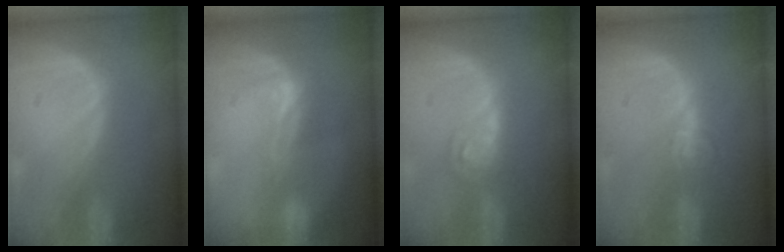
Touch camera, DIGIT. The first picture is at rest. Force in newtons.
{"total": 2.2, "press": 1.7, "slide": 1.4}
{"total": 4.6, "press": 4.2, "slide": 2.1}
{"total": 4.0, "press": 3.6, "slide": 1.6}